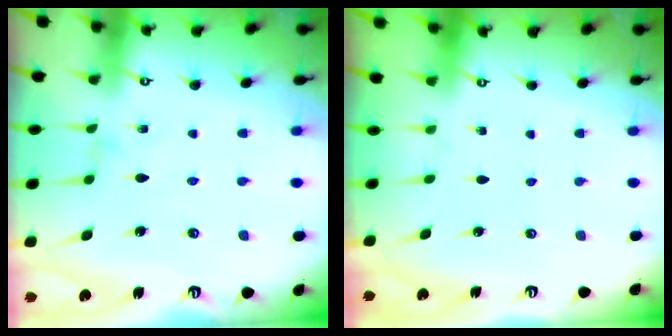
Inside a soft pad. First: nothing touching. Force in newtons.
{"total": 0.0}